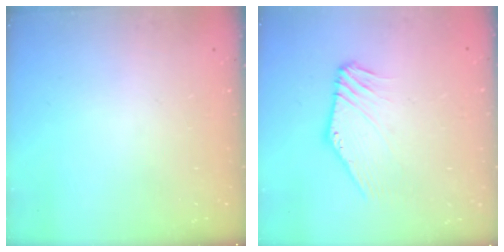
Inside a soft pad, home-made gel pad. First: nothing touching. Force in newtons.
{"total": 3.8, "press": 3.7, "slide": 0.2}